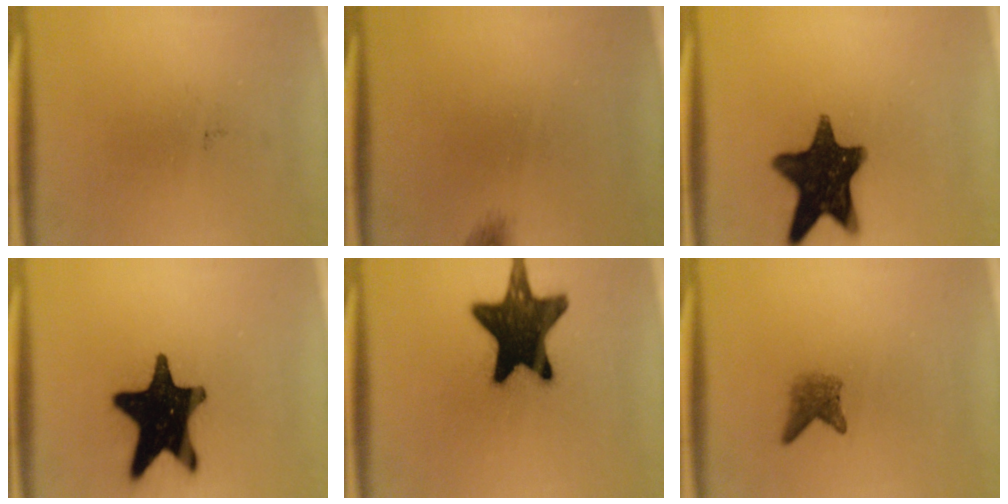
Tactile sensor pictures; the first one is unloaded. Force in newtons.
{"total": 0.9}
{"total": 15.3}
{"total": 20.1}
{"total": 18.1}
{"total": 2.4}